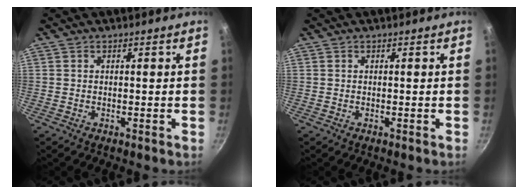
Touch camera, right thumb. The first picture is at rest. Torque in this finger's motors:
{"motor_torque": [0.00, 0.00, 0.00, 0.00, 0.01]}